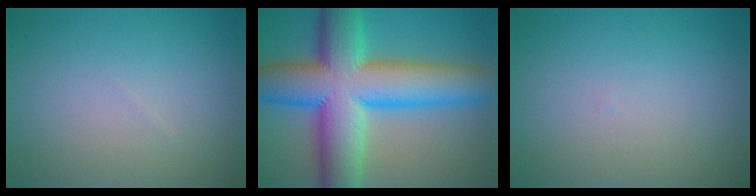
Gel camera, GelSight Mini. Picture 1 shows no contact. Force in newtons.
{"total": 14.9, "press": 14.9, "slide": 0.5}
{"total": 0.0}